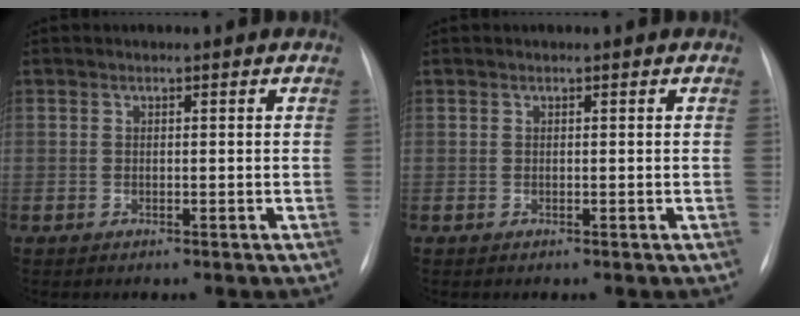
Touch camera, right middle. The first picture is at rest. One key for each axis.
{"total": 0.0}